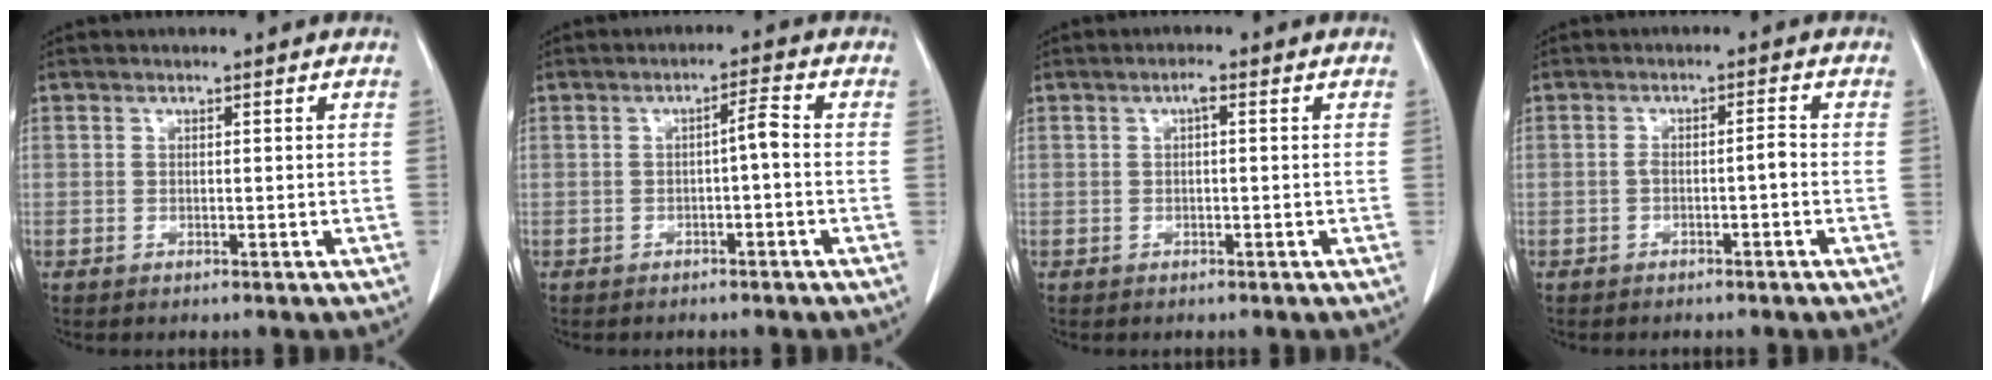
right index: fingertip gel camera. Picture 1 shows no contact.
{"total": 2.4, "force": [-0.6, 0.1, 2.4], "torque": [-0.036, 0.005, -0.010]}
{"total": 1.2, "force": [0.3, 0.3, 1.1], "torque": [-0.019, 0.004, 0.003]}
{"total": 2.0, "force": [-0.8, 0.2, 1.8], "torque": [-0.031, 0.006, -0.013]}